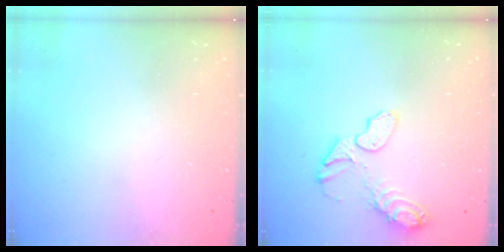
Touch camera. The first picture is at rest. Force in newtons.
{"total": 10.4, "press": 10.3, "slide": 1.0}